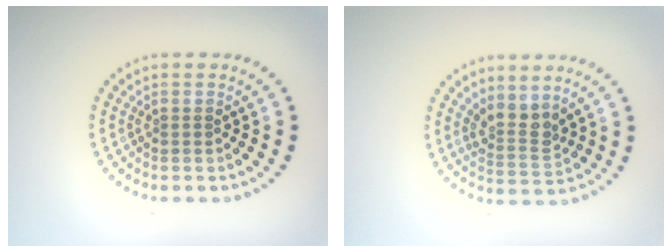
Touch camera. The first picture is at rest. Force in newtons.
{"total": 2.6, "press": 2.0, "slide": 1.7}